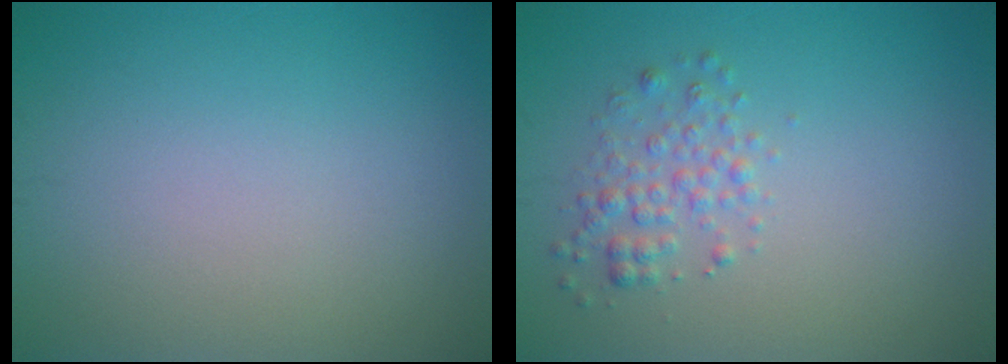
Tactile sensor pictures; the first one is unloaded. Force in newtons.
{"total": 2.0, "press": 2.0, "slide": 0.1}